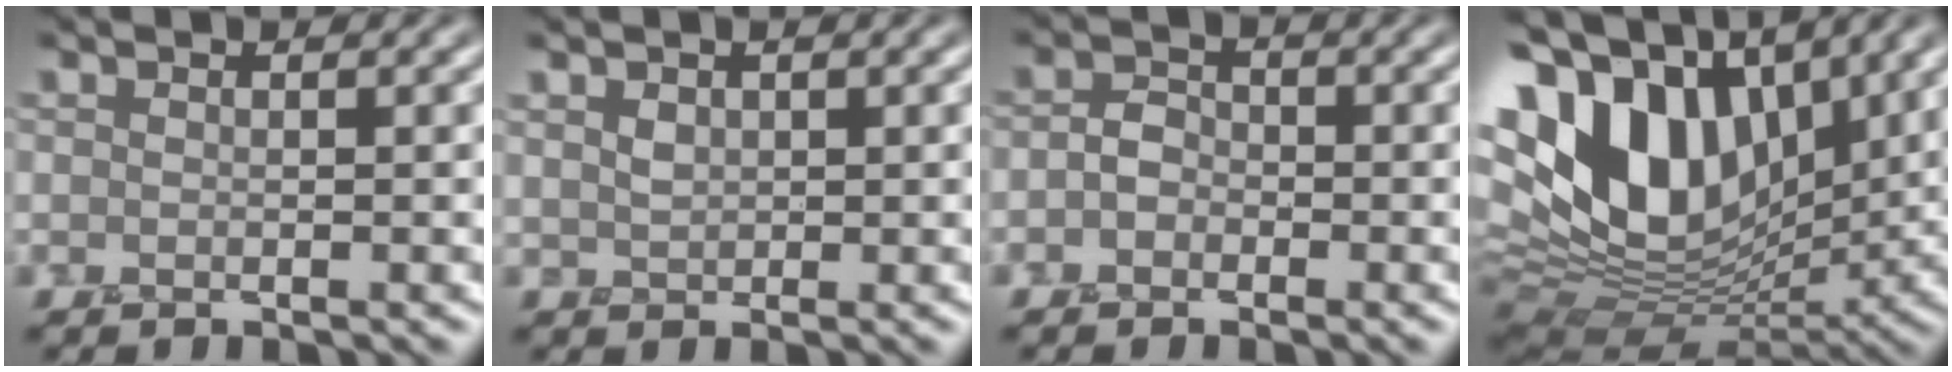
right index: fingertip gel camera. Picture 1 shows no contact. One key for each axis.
{"total": 1.2, "fx": 0.6, "fy": 0.9, "fz": 0.6, "tx": -0.010, "ty": 0.000, "tz": 0.014}
{"total": 1.8, "fx": -0.6, "fy": 1.4, "fz": 0.9, "tx": -0.016, "ty": 0.003, "tz": -0.019}
{"total": 15.0, "fx": 5.4, "fy": 9.2, "fz": 10.5, "tx": -0.208, "ty": 0.016, "tz": 0.101}